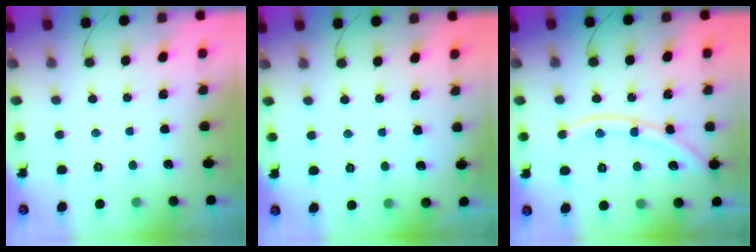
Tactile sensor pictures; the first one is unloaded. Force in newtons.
{"total": 2.7, "press": 2.7, "slide": 0.3}
{"total": 12.0, "press": 11.8, "slide": 1.6}